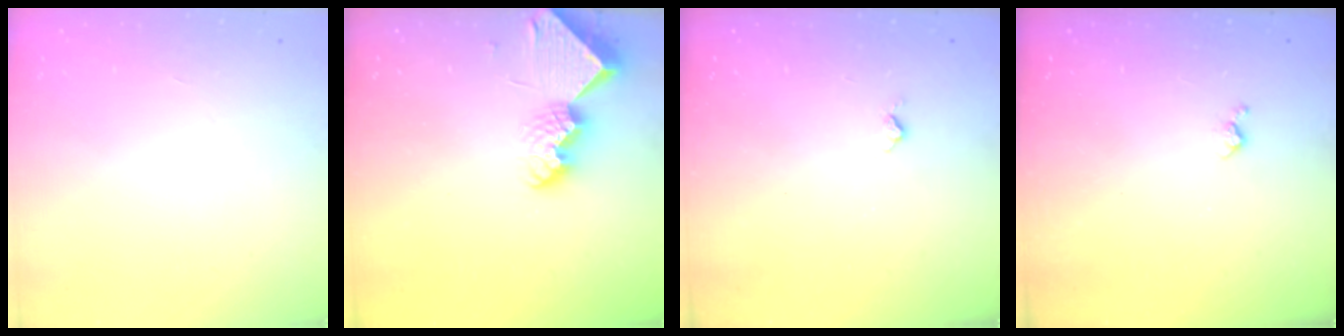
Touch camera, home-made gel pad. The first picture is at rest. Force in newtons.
{"total": 10.1, "press": 10.0, "slide": 1.0}
{"total": 3.3, "press": 3.3, "slide": 0.4}
{"total": 3.7, "press": 3.6, "slide": 0.6}